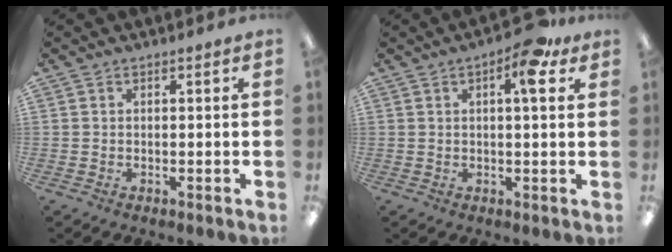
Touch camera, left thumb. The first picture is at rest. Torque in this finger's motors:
{"motor_torque": [0.04, 0.08, -0.24, 0.40, 0.09]}